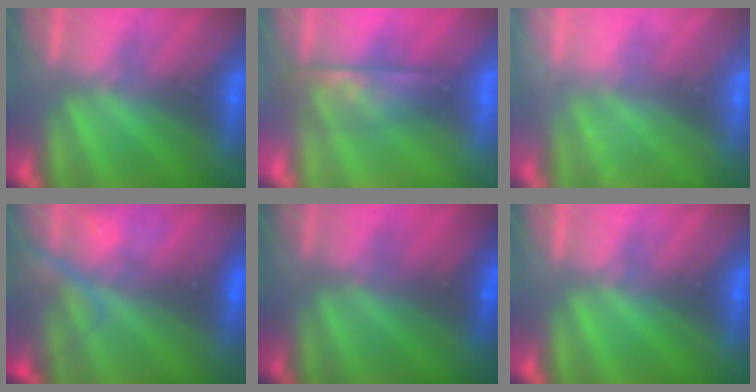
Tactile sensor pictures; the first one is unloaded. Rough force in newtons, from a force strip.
{"total": 4.4}
{"total": 2.4}
{"total": 7.5}
{"total": 1.5}
{"total": 0.0}